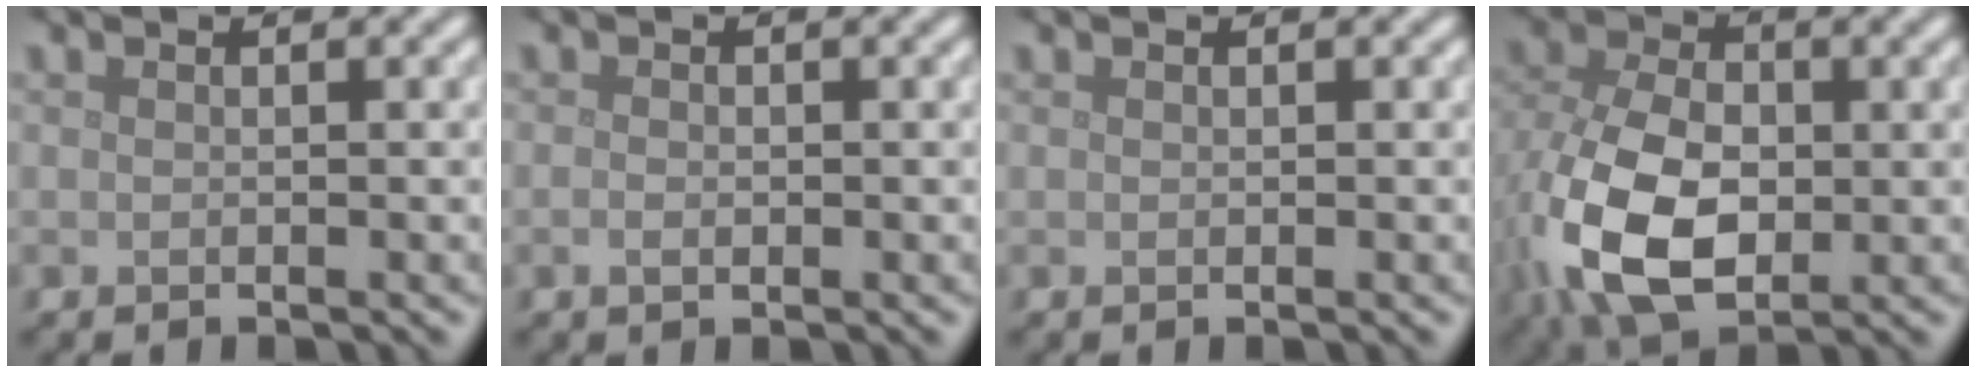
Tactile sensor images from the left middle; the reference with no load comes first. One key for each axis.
{"total": 0.9, "fx": -0.2, "fy": 0.5, "fz": 0.6, "tx": -0.014, "ty": -0.002, "tz": -0.004}
{"total": 0.0}
{"total": 10.7, "fx": -2.1, "fy": 6.9, "fz": 7.9, "tx": -0.192, "ty": -0.019, "tz": -0.041}